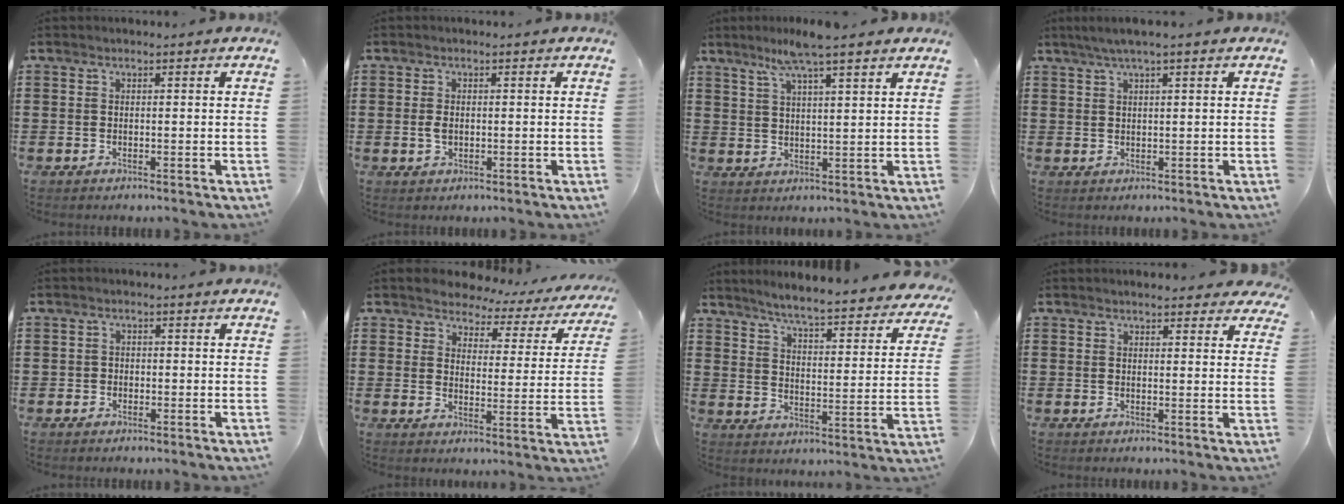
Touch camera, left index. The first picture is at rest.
{"total": 1.7, "force": [-0.2, 1.1, 1.3], "torque": [-0.035, 0.001, -0.006]}
{"total": 6.7, "force": [5.2, -0.2, 4.2], "torque": [-0.095, -0.008, 0.091]}
{"total": 2.4, "force": [1.3, -0.1, 2.0], "torque": [-0.039, 0.001, 0.023]}
{"total": 1.0, "force": [-0.6, 0.8, 0.0], "torque": [-0.004, 0.002, -0.015]}
{"total": 3.8, "force": [3.5, 1.4, 0.4], "torque": [-0.032, -0.019, 0.056]}
{"total": 5.4, "force": [5.0, -0.6, 2.0], "torque": [-0.063, -0.041, 0.079]}
{"total": 2.6, "force": [2.4, 0.4, 0.9], "torque": [-0.015, -0.003, 0.042]}